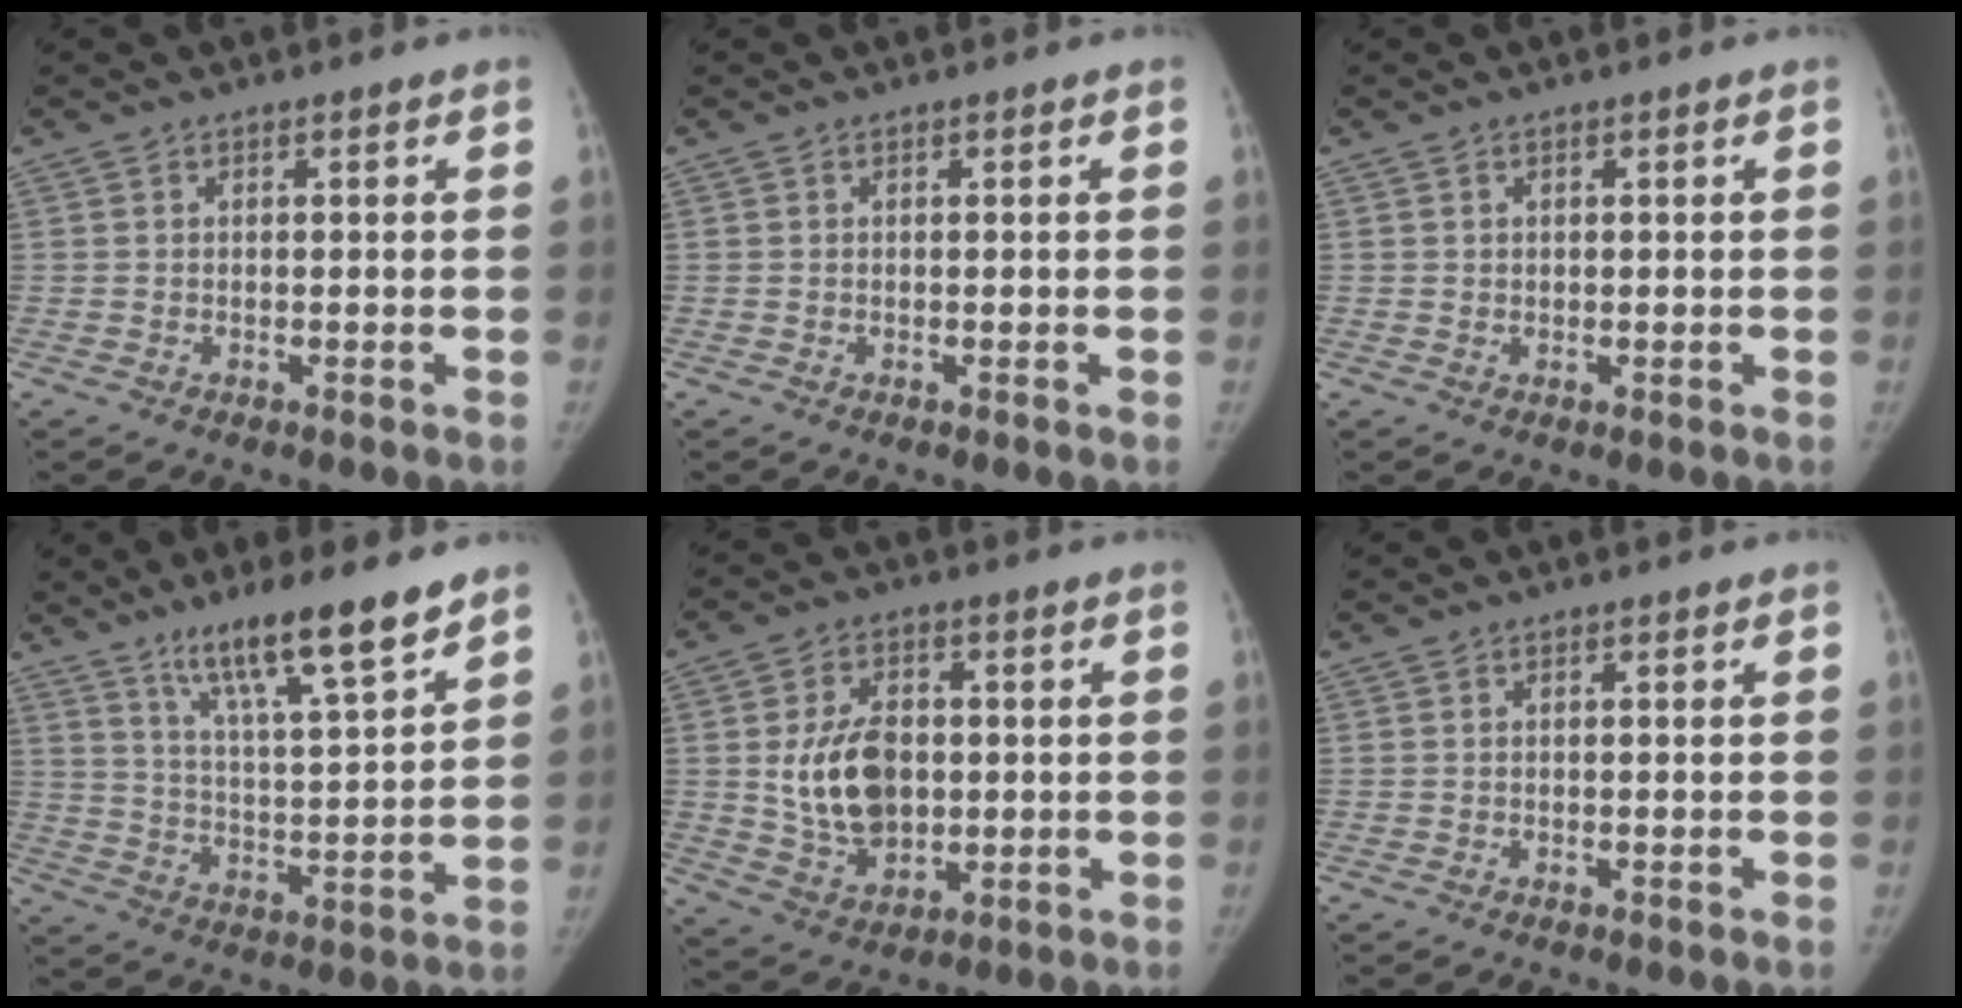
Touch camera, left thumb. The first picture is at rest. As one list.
[{"total": 0.0}, {"total": 0.6, "force": [0.4, 0.4, 0.1], "torque": [0.006, -0.002, 0.005]}, {"total": 14.8, "force": [10.5, 2.0, 10.3], "torque": [-0.163, -0.062, 0.184]}, {"total": 12.1, "force": [0.7, 8.4, 8.7], "torque": [-0.127, -0.008, 0.024]}, {"total": 0.0}]